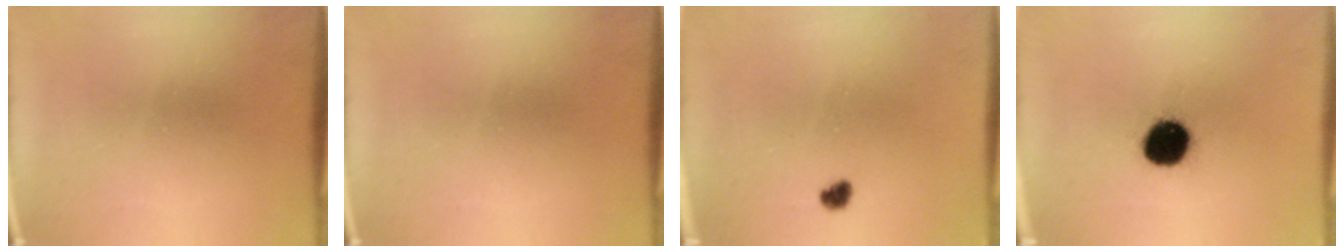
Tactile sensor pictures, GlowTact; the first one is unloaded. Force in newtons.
{"total": 0.0}
{"total": 1.7}
{"total": 8.5}